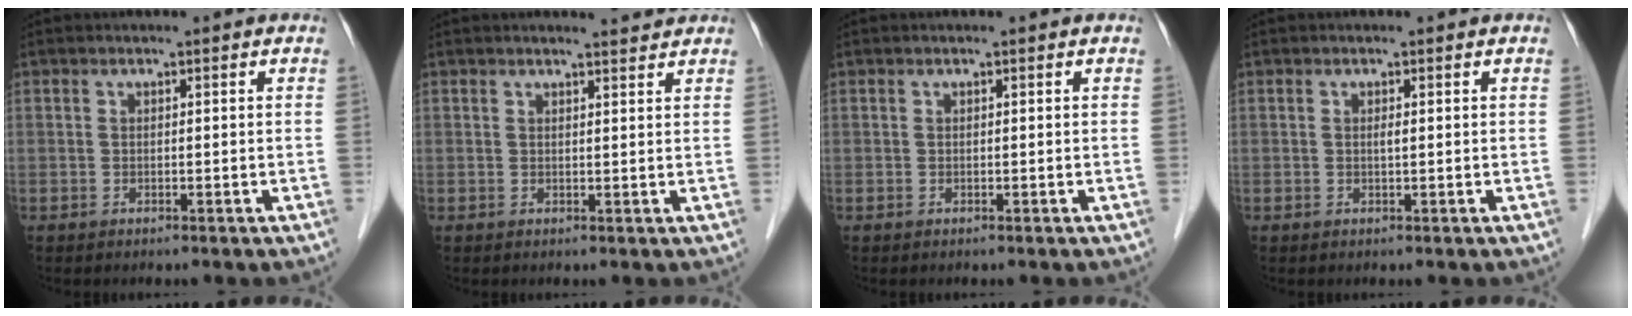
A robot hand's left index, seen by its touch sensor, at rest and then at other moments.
{"total": 2.0, "force": [2.0, -0.1, 0.1], "torque": [-0.006, -0.006, 0.024]}
{"total": 0.0}
{"total": 0.5, "force": [0.0, 0.0, 0.5], "torque": [-0.012, -0.004, -0.001]}